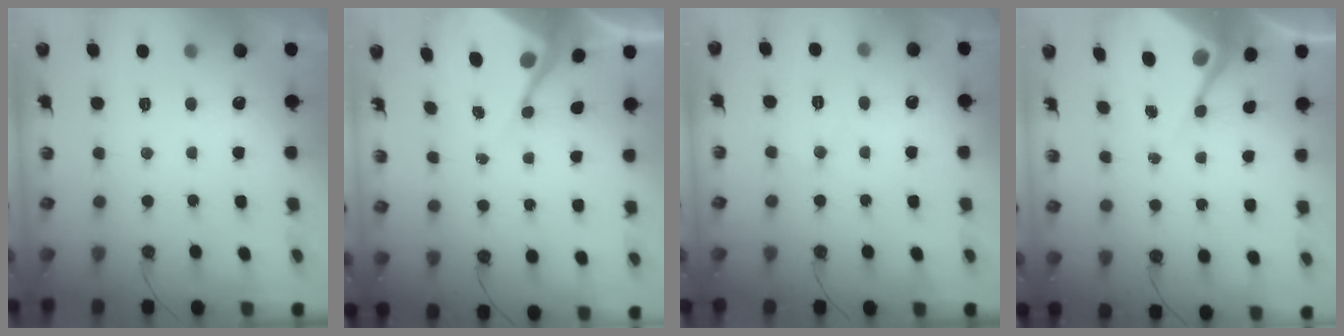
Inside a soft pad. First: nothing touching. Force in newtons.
{"total": 7.6, "press": 7.6, "slide": 0.6}
{"total": 6.7, "press": 6.7, "slide": 1.1}
{"total": 6.4, "press": 6.4, "slide": 0.4}